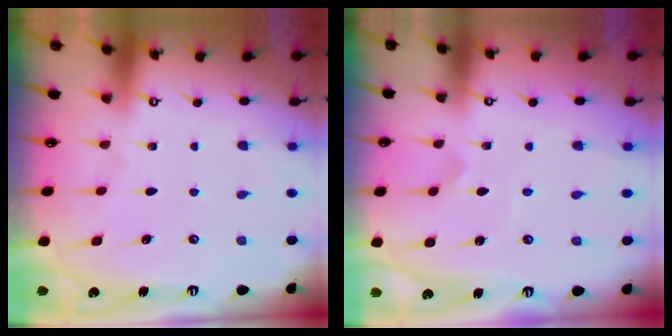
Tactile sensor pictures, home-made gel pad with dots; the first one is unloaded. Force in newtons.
{"total": 1.7, "press": 1.7, "slide": 0.1}